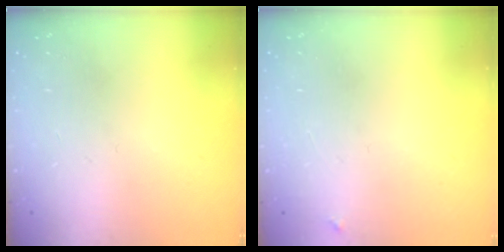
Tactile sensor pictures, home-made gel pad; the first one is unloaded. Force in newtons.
{"total": 3.3, "press": 3.3, "slide": 0.4}